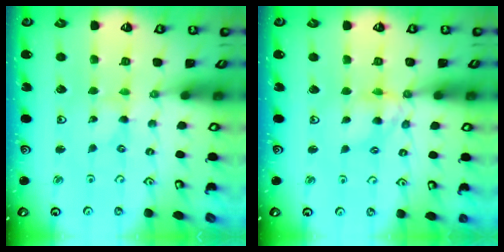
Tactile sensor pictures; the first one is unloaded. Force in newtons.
{"total": 7.7, "press": 7.6, "slide": 0.8}